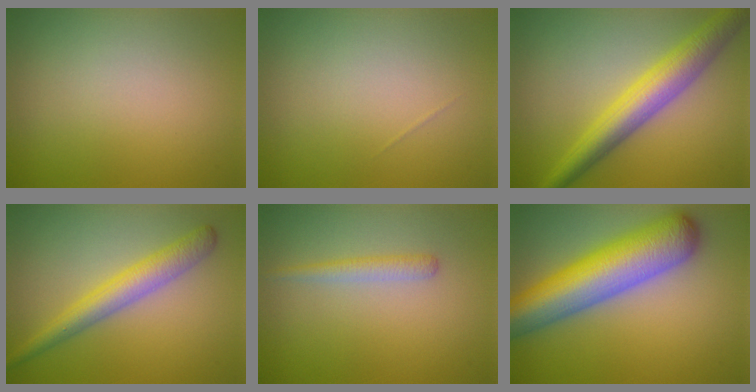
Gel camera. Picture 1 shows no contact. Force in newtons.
{"total": 0.0}
{"total": 6.1, "press": 6.1, "slide": 0.2}
{"total": 3.7, "press": 3.7, "slide": 0.1}
{"total": 1.5, "press": 1.5, "slide": 0.1}
{"total": 9.8, "press": 9.8, "slide": 0.3}